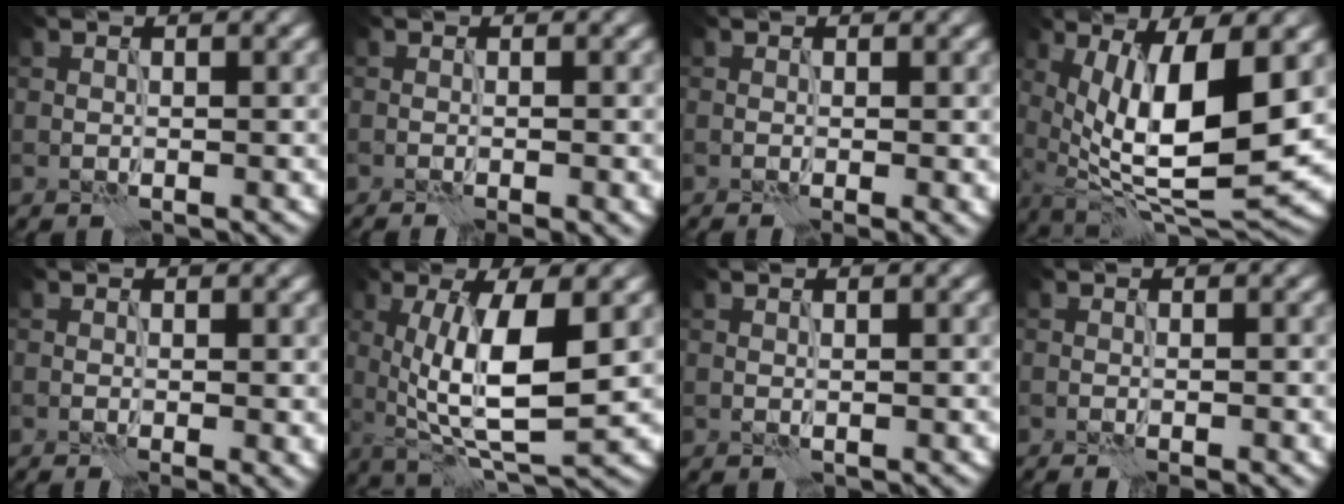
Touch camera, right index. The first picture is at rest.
{"total": 1.2, "force": [-0.6, -0.1, 1.0], "torque": [-0.015, -0.004, -0.009]}
{"total": 0.9, "force": [0.0, 0.0, 0.9], "torque": [-0.012, -0.003, -0.002]}
{"total": 11.8, "force": [0.3, 3.6, 11.3], "torque": [-0.181, -0.014, 0.005]}
{"total": 1.3, "force": [-0.1, 0.1, 1.3], "torque": [-0.016, -0.004, -0.001]}
{"total": 8.7, "force": [0.5, 2.5, 8.3], "torque": [-0.137, -0.009, 0.011]}
{"total": 0.0}
{"total": 1.0, "force": [-0.5, -0.1, 0.8], "torque": [-0.012, -0.003, -0.010]}